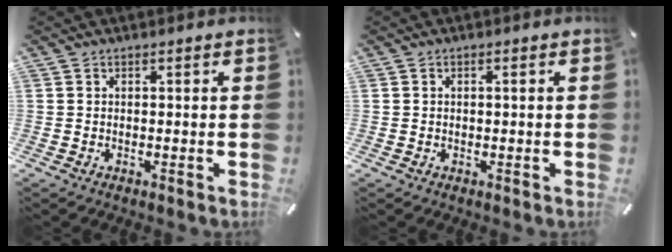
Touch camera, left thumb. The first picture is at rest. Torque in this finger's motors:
{"motor_torque": [-0.11, -0.42, -0.07, 0.25, -0.02]}